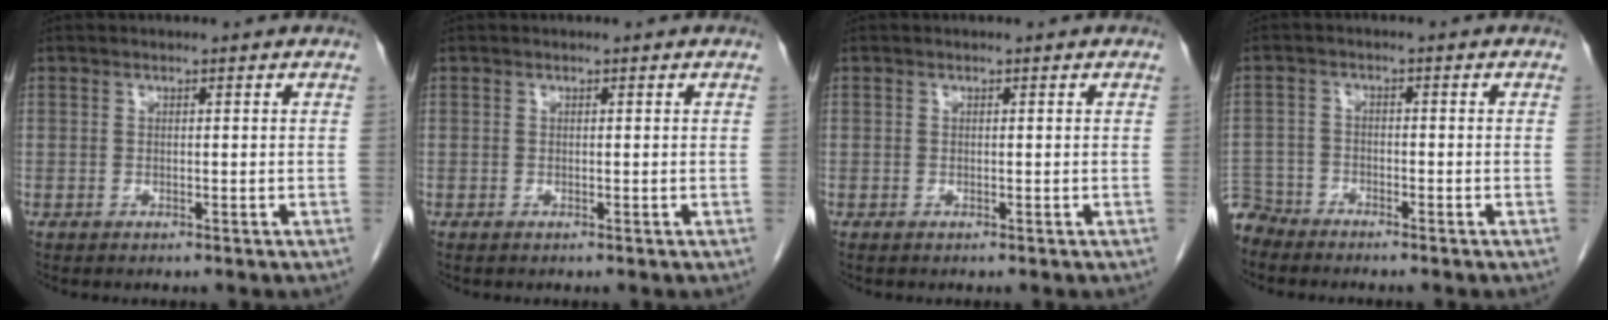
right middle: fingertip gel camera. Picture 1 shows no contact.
{"total": 0.0}
{"total": 0.0}
{"total": 4.7, "force": [-4.5, 1.3, -0.7], "torque": [0.015, -0.007, -0.092]}